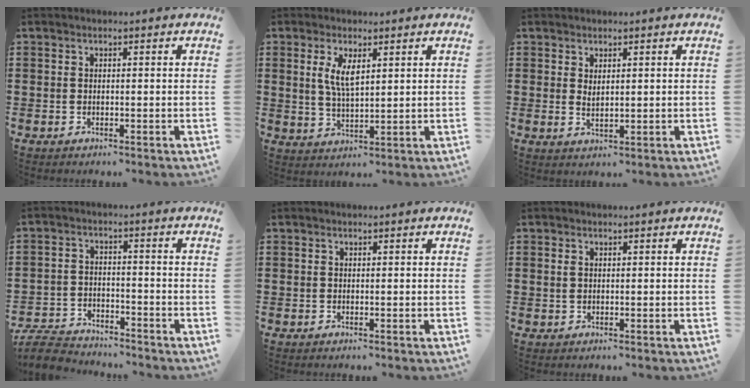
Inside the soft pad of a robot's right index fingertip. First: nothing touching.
{"total": 4.7, "force": [1.7, 1.6, 4.1], "torque": [-0.086, 0.003, 0.028]}
{"total": 1.6, "force": [0.9, 0.7, 1.1], "torque": [-0.024, 0.004, 0.014]}
{"total": 5.3, "force": [-5.1, 1.1, 0.9], "torque": [-0.033, 0.003, -0.106]}
{"total": 0.0}
{"total": 0.8, "force": [0.3, 0.6, 0.4], "torque": [-0.011, 0.005, 0.005]}